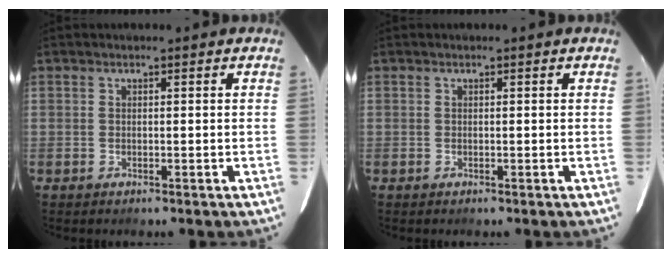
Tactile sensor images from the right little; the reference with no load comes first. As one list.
[{"total": 0.0}]